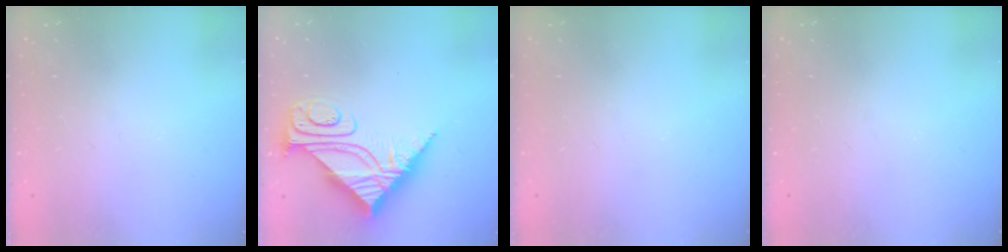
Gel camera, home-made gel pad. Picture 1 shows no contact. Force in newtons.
{"total": 11.4, "press": 11.3, "slide": 1.0}
{"total": 0.0}
{"total": 0.0}